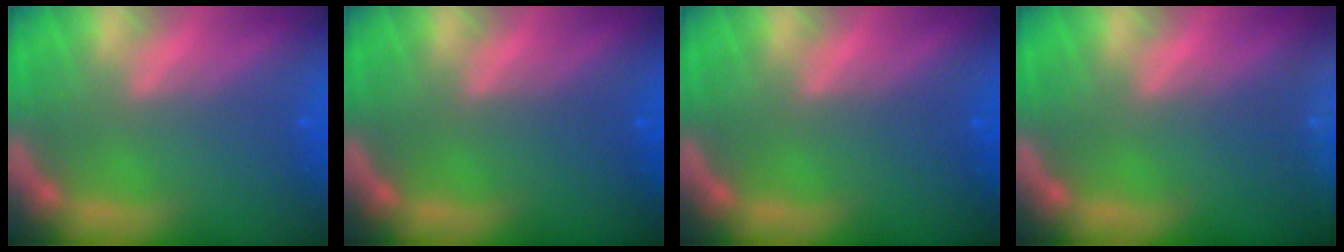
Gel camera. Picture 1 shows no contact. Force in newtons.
{"total": 0.0}
{"total": 0.0}
{"total": 8.5}